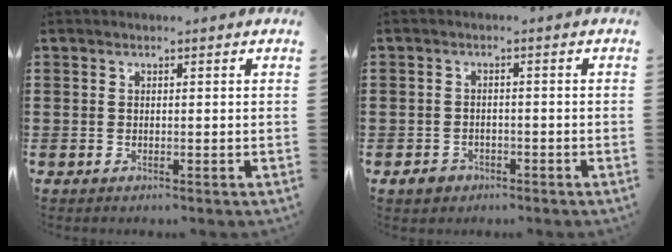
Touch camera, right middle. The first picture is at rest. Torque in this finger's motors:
{"motor_torque": [1.77, 0.17, 0.14, 0.03]}